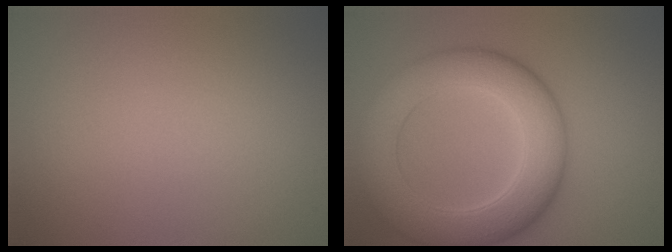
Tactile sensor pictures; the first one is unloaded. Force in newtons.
{"total": 8.8, "press": 8.8, "slide": 0.2}